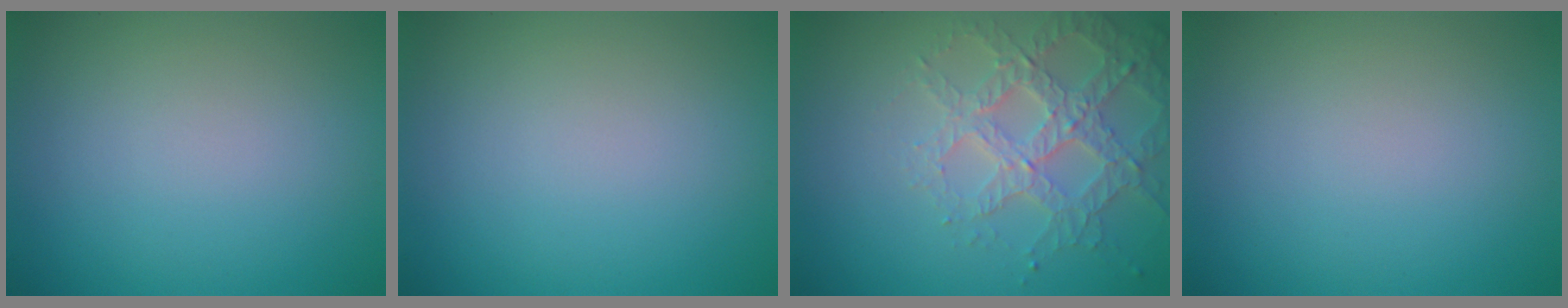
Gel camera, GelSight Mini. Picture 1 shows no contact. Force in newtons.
{"total": 0.0}
{"total": 3.7, "press": 3.7, "slide": 0.6}
{"total": 0.0}